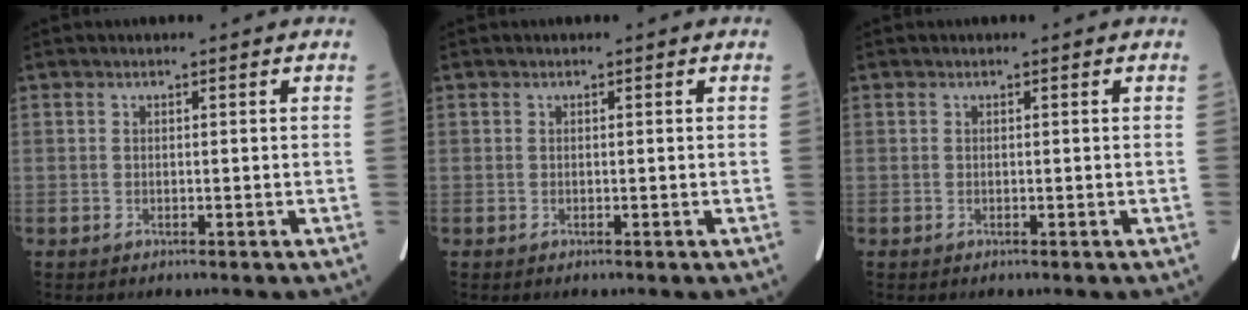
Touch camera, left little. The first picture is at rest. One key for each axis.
{"total": 0.0}
{"total": 0.0}